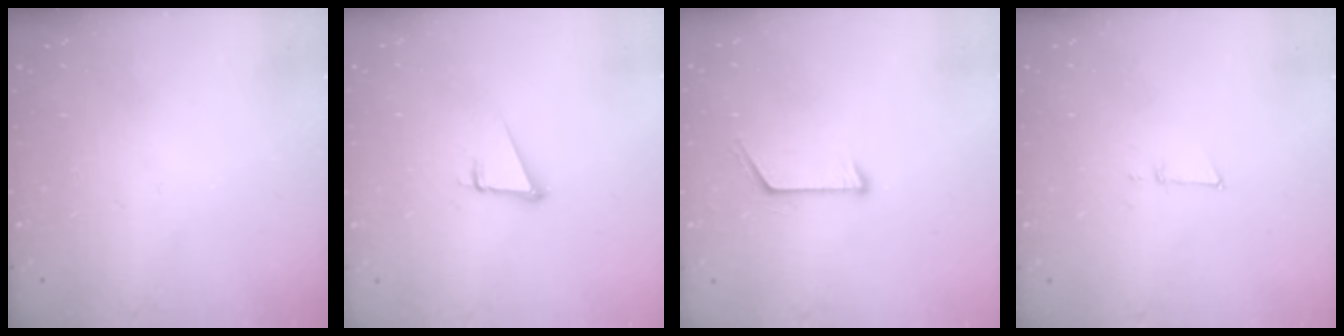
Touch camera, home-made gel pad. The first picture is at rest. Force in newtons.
{"total": 4.8, "press": 3.6, "slide": 3.1}
{"total": 6.9, "press": 6.9, "slide": 0.7}
{"total": 4.2, "press": 4.0, "slide": 1.1}